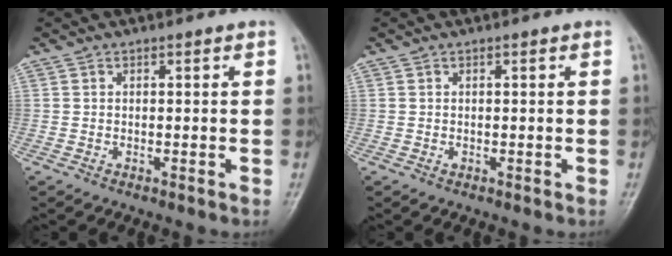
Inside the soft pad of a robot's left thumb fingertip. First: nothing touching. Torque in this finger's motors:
{"motor_torque": [-0.30, 0.36, 0.25, 0.11, 0.00]}